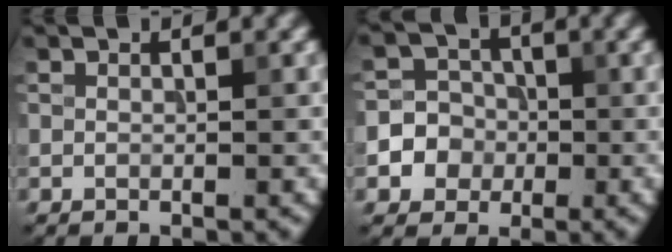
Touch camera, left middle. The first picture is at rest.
{"total": 5.7, "force": [-1.3, 5.4, 1.0], "torque": [0.002, 0.015, -0.045]}